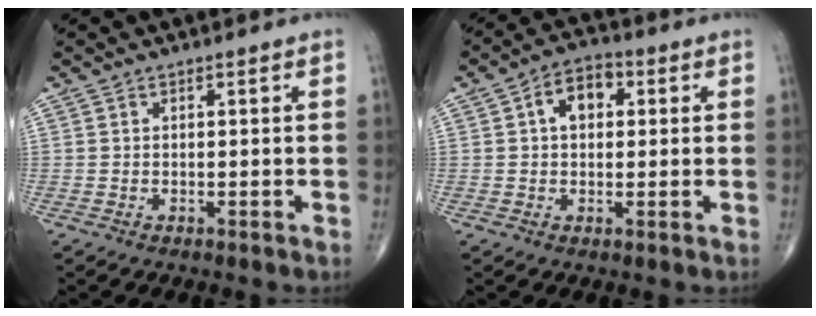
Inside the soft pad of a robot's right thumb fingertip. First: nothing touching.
{"total": 6.7, "force": [1.5, 4.5, 4.7], "torque": [-0.061, 0.013, 0.015]}